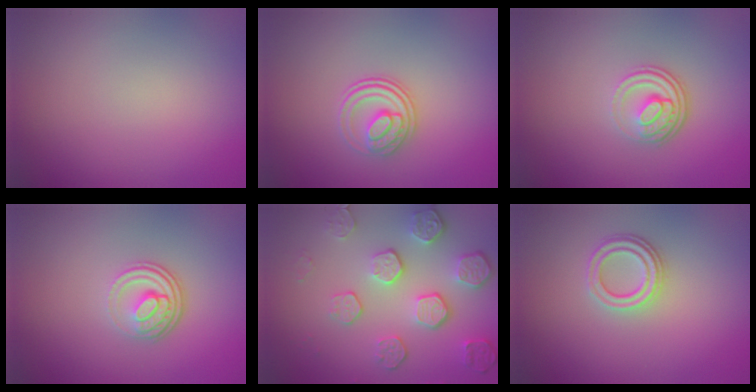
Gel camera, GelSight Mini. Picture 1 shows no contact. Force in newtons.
{"total": 3.0, "press": 2.6, "slide": 1.5}
{"total": 3.6, "press": 2.5, "slide": 2.7}
{"total": 3.6, "press": 2.5, "slide": 2.7}
{"total": 5.6, "press": 4.2, "slide": 3.7}
{"total": 2.8, "press": 2.3, "slide": 1.6}